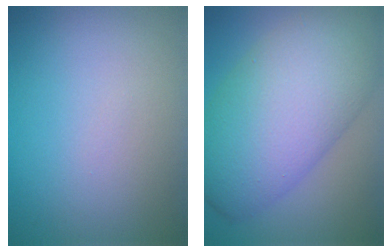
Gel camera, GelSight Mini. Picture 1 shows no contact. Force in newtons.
{"total": 11.4, "press": 11.4, "slide": 0.3}